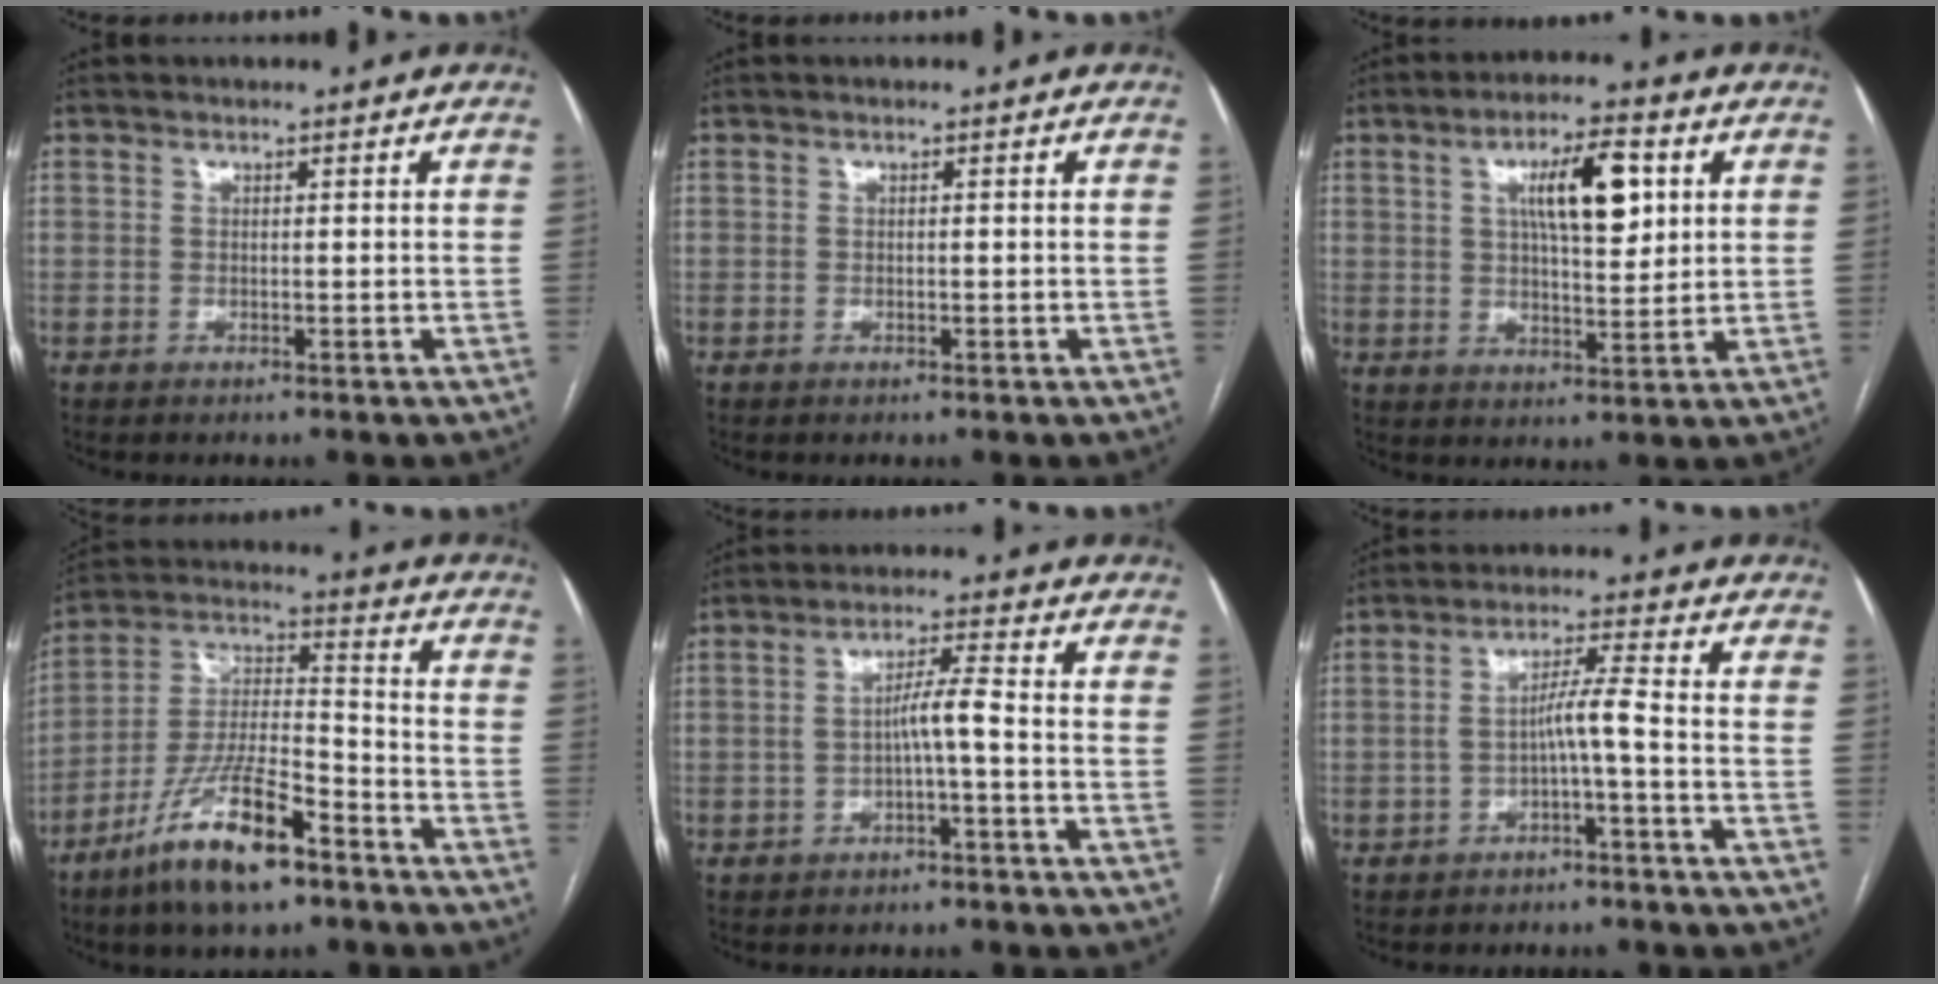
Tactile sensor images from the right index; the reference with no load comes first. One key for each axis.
{"total": 0.0}
{"total": 9.9, "fx": 3.1, "fy": 2.8, "fz": 8.9, "tx": -0.150, "ty": 0.012, "tz": 0.052}
{"total": 14.9, "fx": -9.5, "fy": 3.5, "fz": 11.0, "tx": -0.220, "ty": -0.009, "tz": -0.173}
{"total": 4.0, "fx": -1.1, "fy": 0.0, "fz": 3.9, "tx": -0.067, "ty": 0.016, "tz": -0.016}
{"total": 4.3, "fx": -1.6, "fy": -0.4, "fz": 4.0, "tx": -0.071, "ty": 0.018, "tz": -0.026}